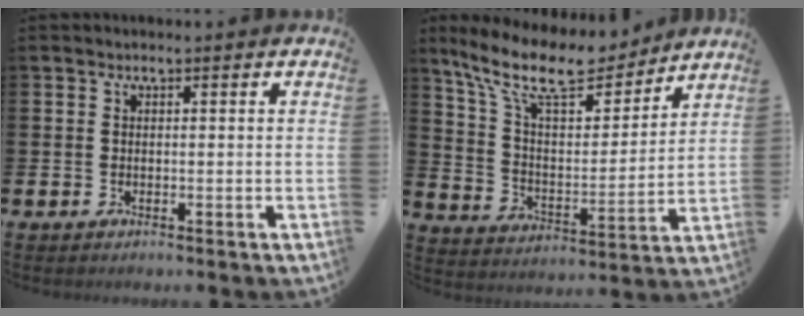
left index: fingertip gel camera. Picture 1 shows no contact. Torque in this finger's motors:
{"motor_torque": [0.72, -0.77, 0.87, 0.21]}